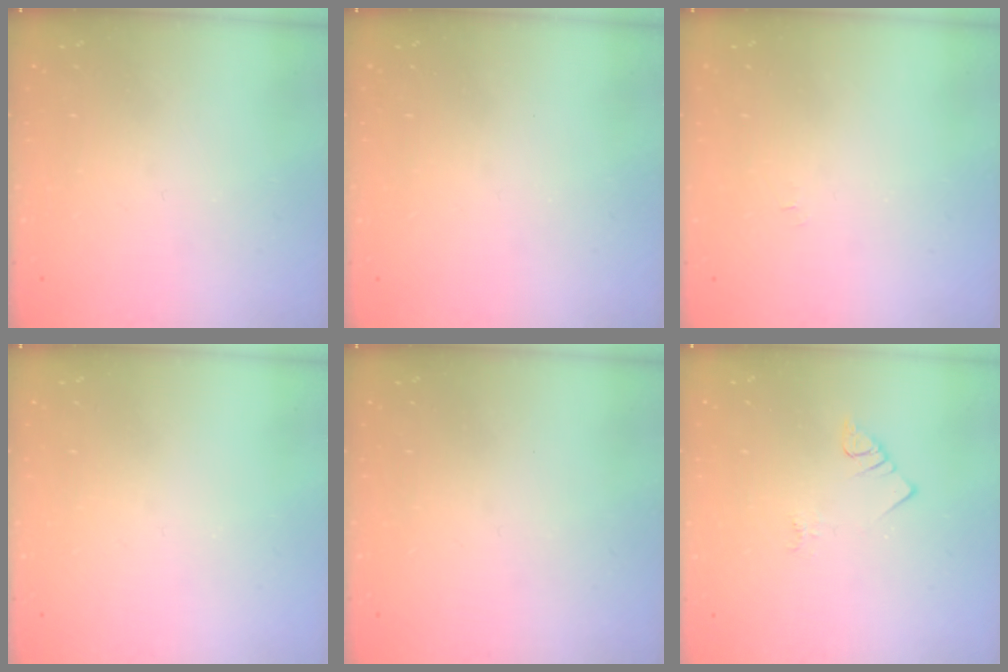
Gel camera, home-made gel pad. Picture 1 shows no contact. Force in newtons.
{"total": 0.0}
{"total": 3.1, "press": 3.1, "slide": 0.5}
{"total": 0.0}
{"total": 0.0}
{"total": 2.3, "press": 2.3, "slide": 0.4}